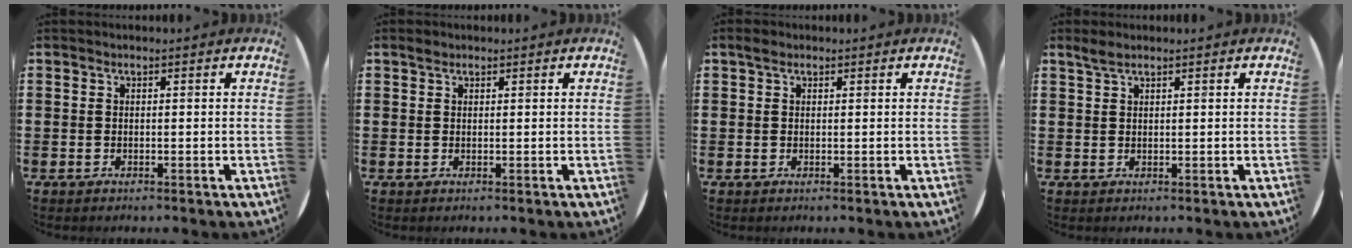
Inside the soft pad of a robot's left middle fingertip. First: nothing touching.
{"total": 0.6, "force": [0.5, 0.4, 0.1], "torque": [0.005, -0.002, 0.009]}
{"total": 0.9, "force": [0.6, 0.6, 0.3], "torque": [0.001, 0.002, 0.009]}
{"total": 1.5, "force": [1.2, 0.3, 0.7], "torque": [-0.016, 0.002, 0.023]}